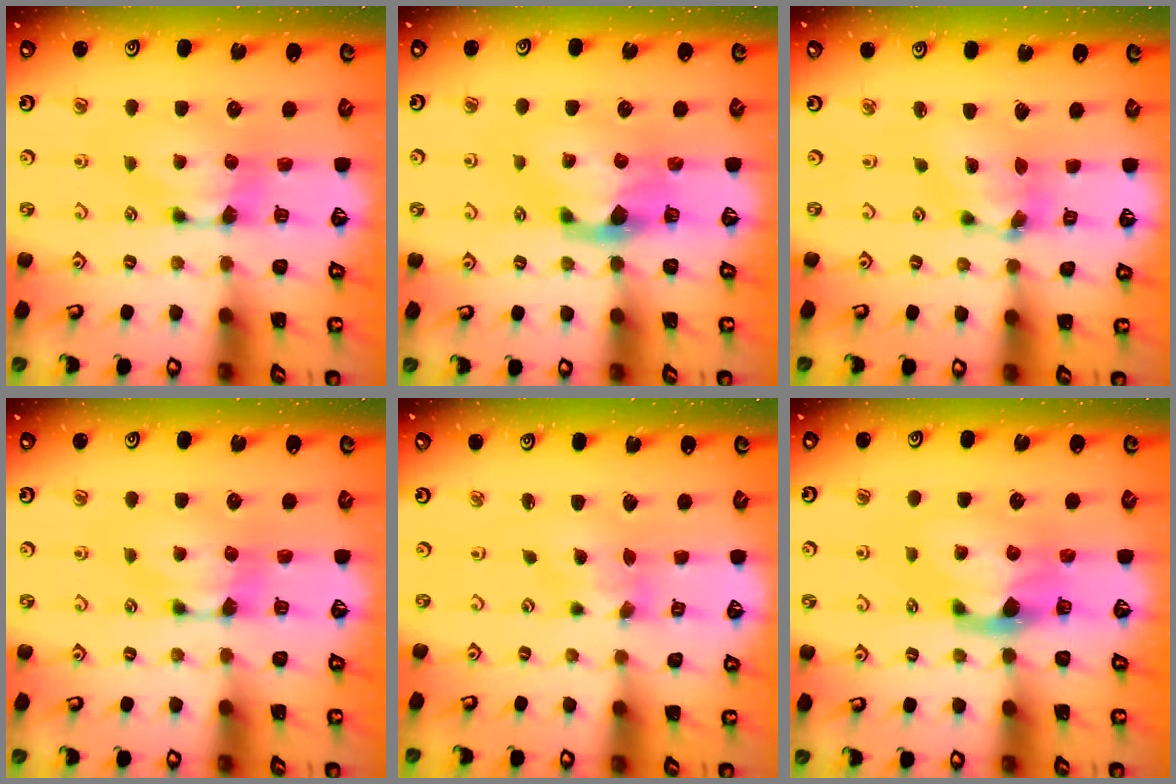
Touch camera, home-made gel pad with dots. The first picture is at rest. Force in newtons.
{"total": 2.3, "press": 1.9, "slide": 1.3}
{"total": 5.9, "press": 5.5, "slide": 1.9}
{"total": 0.0}
{"total": 1.2, "press": 0.0, "slide": 1.2}
{"total": 2.3, "press": 1.9, "slide": 1.2}